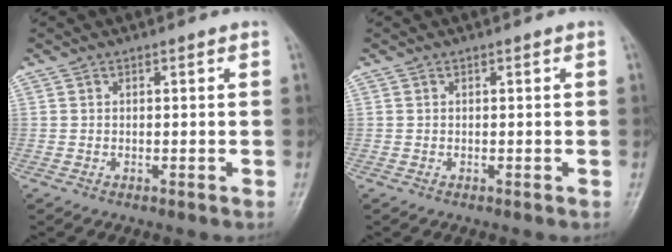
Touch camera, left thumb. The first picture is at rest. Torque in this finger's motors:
{"motor_torque": [0.00, 0.00, -0.02, -0.01, 0.00]}